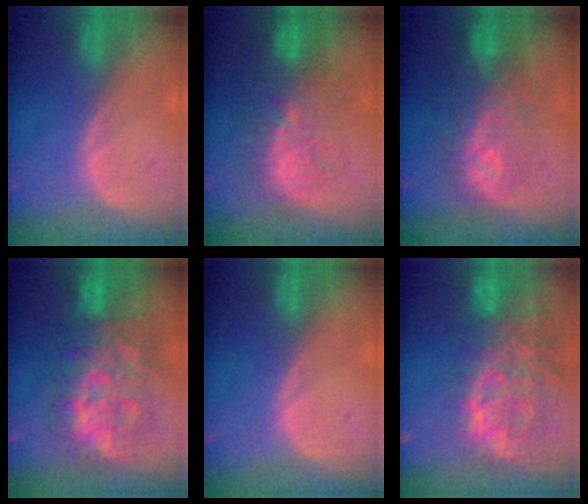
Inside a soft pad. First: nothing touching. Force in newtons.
{"total": 11.4, "press": 9.9, "slide": 5.6}
{"total": 9.4, "press": 8.8, "slide": 3.1}
{"total": 12.2, "press": 12.2, "slide": 1.3}
{"total": 0.0}
{"total": 13.7, "press": 11.2, "slide": 7.9}